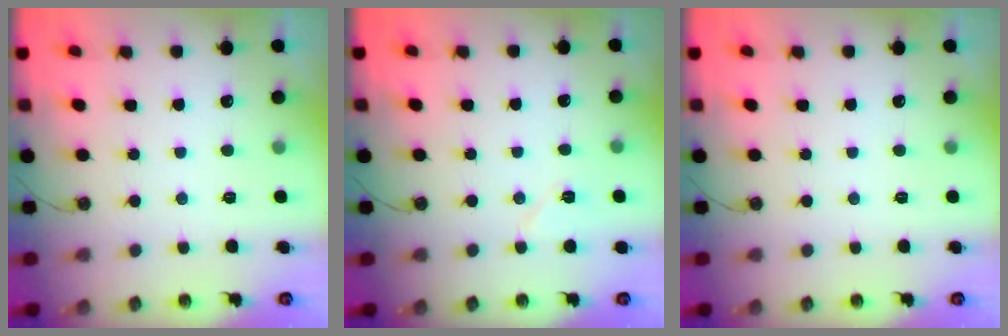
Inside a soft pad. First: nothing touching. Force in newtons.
{"total": 6.0, "press": 5.9, "slide": 1.2}
{"total": 0.0}